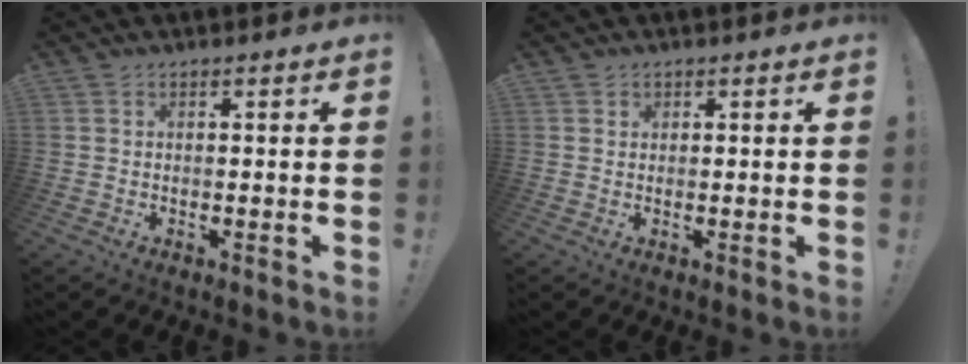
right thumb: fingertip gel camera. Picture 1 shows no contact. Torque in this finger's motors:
{"motor_torque": [0.03, 0.32, 0.16, -0.06, -0.06]}